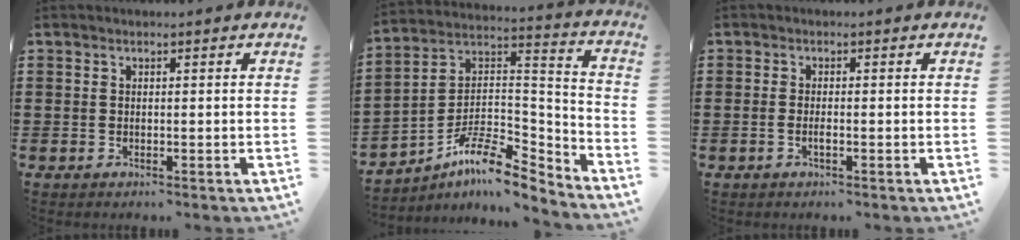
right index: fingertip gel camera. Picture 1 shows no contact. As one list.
[{"total": 9.2, "force": [-6.9, 3.1, 5.1], "torque": [-0.103, 0.004, -0.139]}, {"total": 1.1, "force": [-0.5, 0.1, 1.0], "torque": [-0.020, -0.005, -0.008]}]